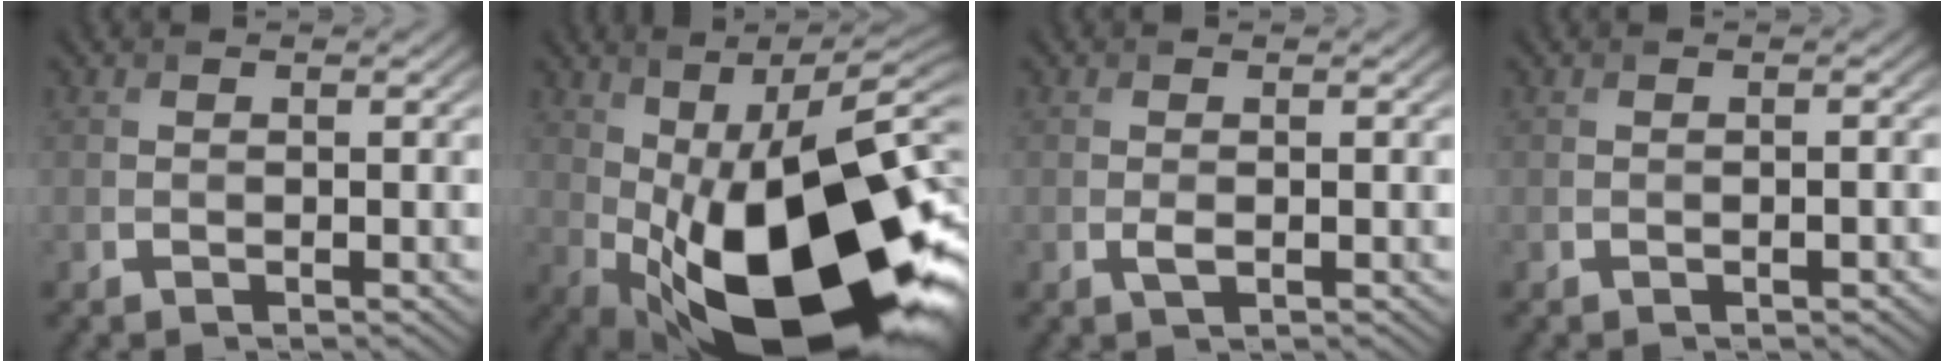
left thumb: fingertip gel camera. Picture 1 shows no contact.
{"total": 20.8, "force": [-2.7, 9.9, 18.1], "torque": [-0.277, -0.005, -0.047]}
{"total": 0.9, "force": [-0.2, 0.4, 0.7], "torque": [-0.019, -0.003, -0.003]}
{"total": 0.8, "force": [-0.3, 0.2, 0.7], "torque": [-0.009, 0.002, -0.004]}